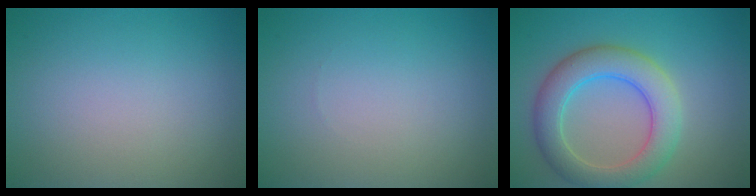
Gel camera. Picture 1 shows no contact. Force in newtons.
{"total": 0.0}
{"total": 5.9, "press": 5.9, "slide": 0.4}